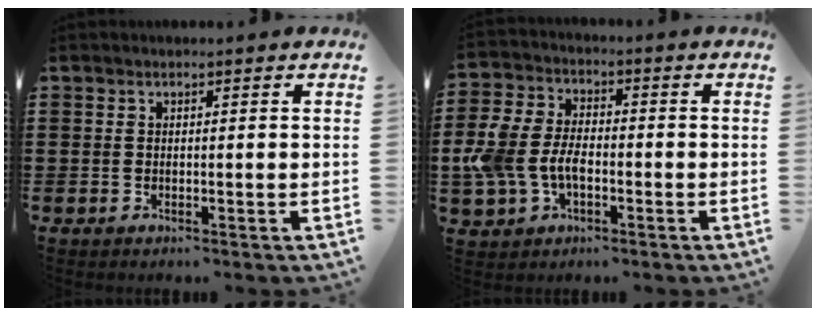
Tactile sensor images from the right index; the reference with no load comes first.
{"total": 7.2, "force": [-2.0, 4.8, 4.9], "torque": [-0.139, -0.001, -0.047]}